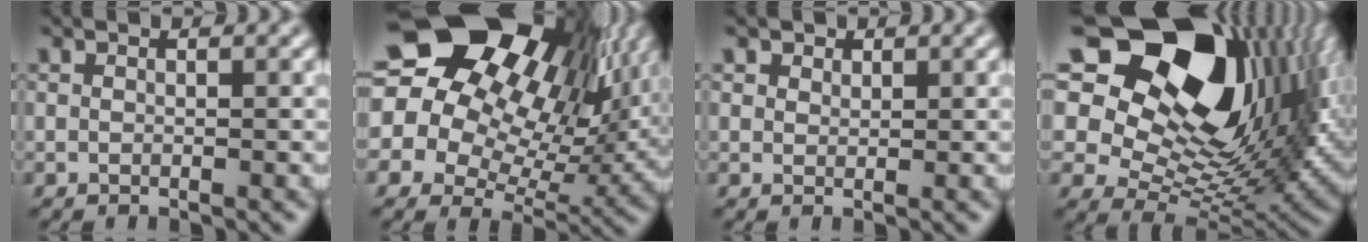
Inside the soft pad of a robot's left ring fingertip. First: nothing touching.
{"total": 19.2, "force": [9.3, 12.4, 11.2], "torque": [-0.210, 0.067, 0.151]}
{"total": 2.2, "force": [1.5, 1.4, 0.7], "torque": [-0.020, 0.008, 0.019]}
{"total": 18.9, "force": [8.6, 11.4, 12.4], "torque": [-0.218, 0.034, 0.142]}